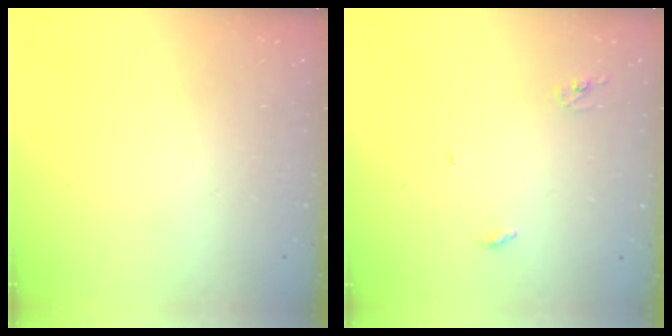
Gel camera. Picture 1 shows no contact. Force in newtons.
{"total": 2.8, "press": 2.8, "slide": 0.2}